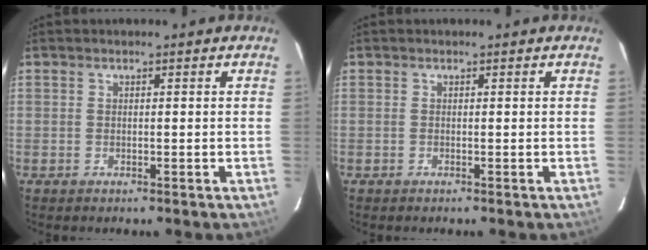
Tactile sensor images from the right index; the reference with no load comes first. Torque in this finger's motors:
{"motor_torque": [0.01, -0.05, 0.03, 0.01]}